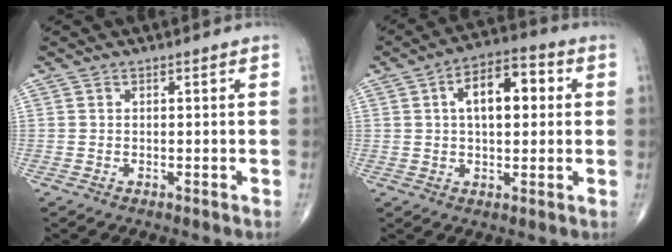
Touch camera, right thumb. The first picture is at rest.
{"total": 10.7, "force": [2.1, 5.5, 8.9], "torque": [-0.122, 0.021, 0.024]}